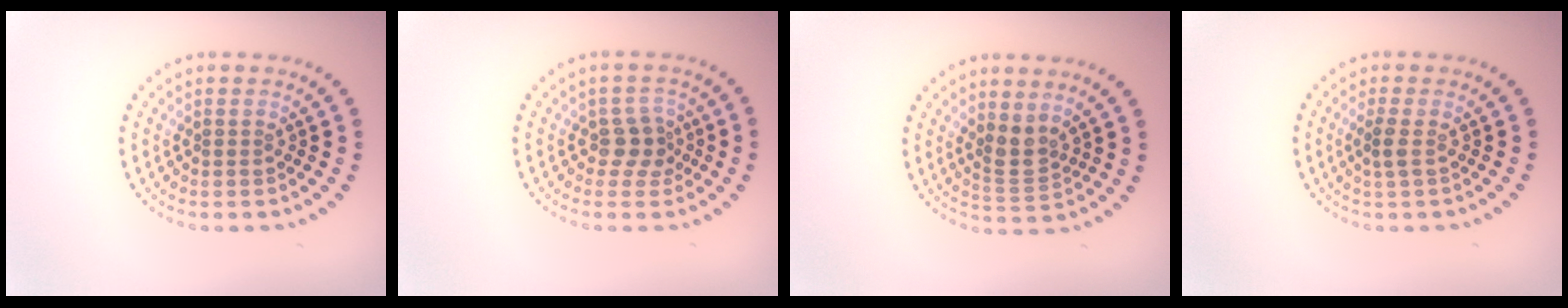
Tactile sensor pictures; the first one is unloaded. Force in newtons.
{"total": 2.2, "press": 2.0, "slide": 1.0}
{"total": 2.1, "press": 1.7, "slide": 1.1}
{"total": 1.2, "press": 1.0, "slide": 0.7}